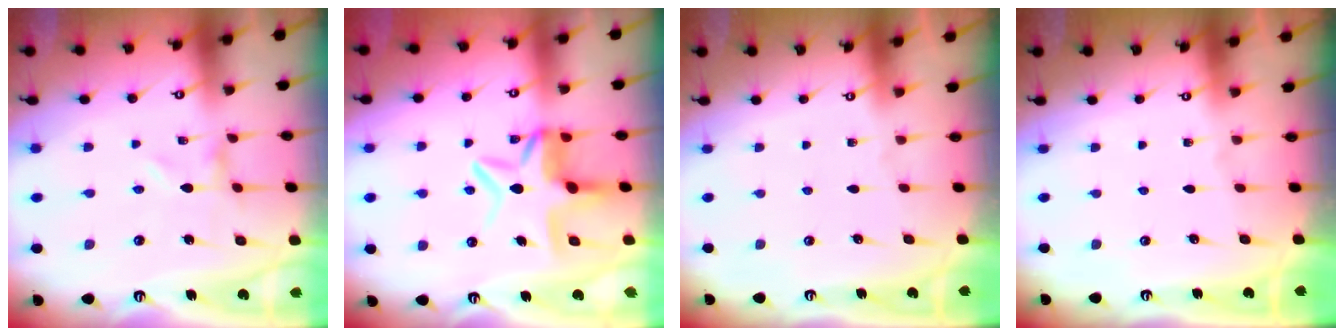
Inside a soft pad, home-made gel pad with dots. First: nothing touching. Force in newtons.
{"total": 8.9, "press": 8.6, "slide": 2.2}
{"total": 0.0}
{"total": 0.0}